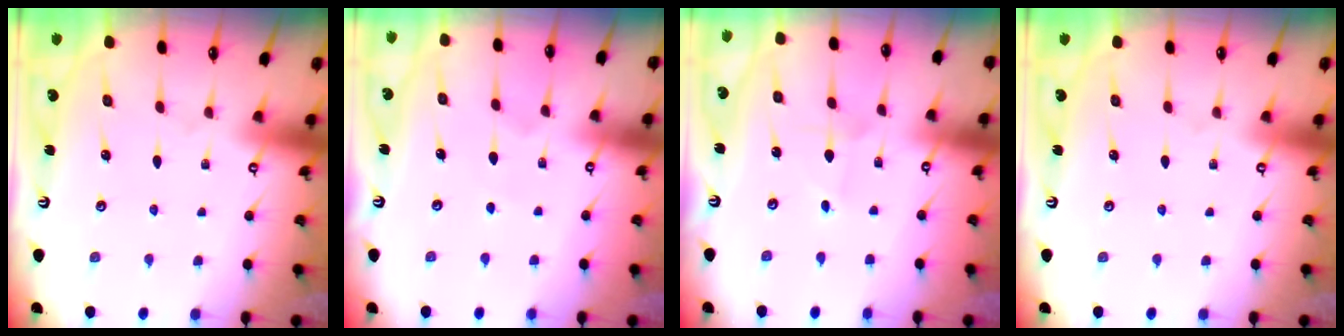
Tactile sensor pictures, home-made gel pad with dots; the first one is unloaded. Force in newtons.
{"total": 3.9, "press": 3.9, "slide": 0.2}
{"total": 1.1, "press": 1.1, "slide": 0.1}
{"total": 0.0}